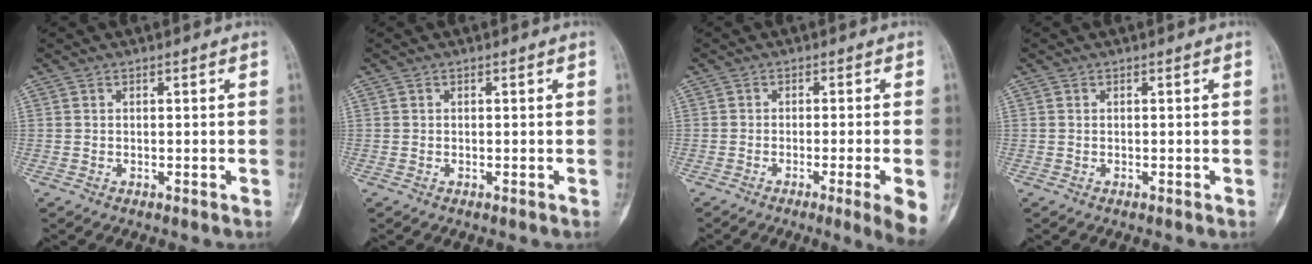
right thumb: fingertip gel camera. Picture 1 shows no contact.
{"total": 0.0}
{"total": 6.5, "force": [-2.7, -0.5, 5.9], "torque": [-0.092, -0.009, -0.042]}
{"total": 0.0}